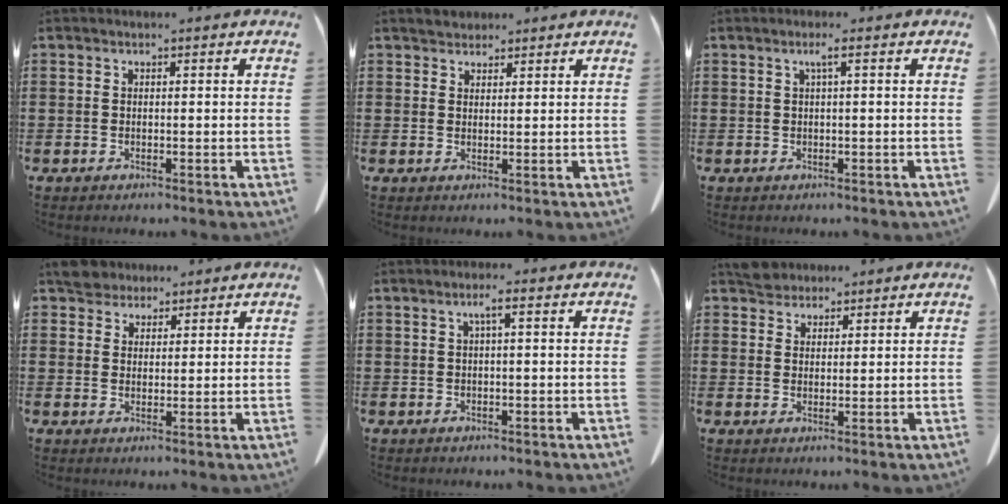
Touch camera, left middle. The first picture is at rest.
{"total": 1.9, "force": [1.8, 0.6, -0.1], "torque": [-0.002, 0.005, 0.036]}
{"total": 1.4, "force": [0.4, -0.1, 1.3], "torque": [-0.025, 0.001, 0.006]}
{"total": 4.3, "force": [3.8, 1.7, 1.0], "torque": [-0.025, 0.000, 0.071]}
{"total": 1.8, "force": [0.3, 0.1, 1.8], "torque": [-0.035, 0.003, 0.004]}
{"total": 3.2, "force": [3.0, 1.2, 0.3], "torque": [-0.015, 0.003, 0.059]}